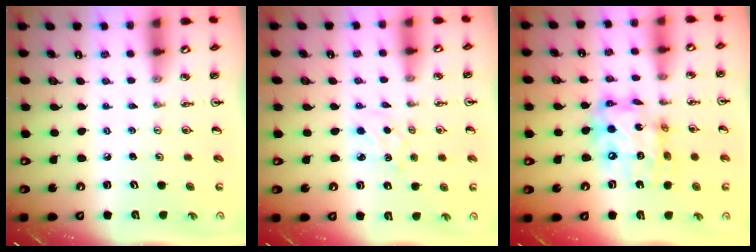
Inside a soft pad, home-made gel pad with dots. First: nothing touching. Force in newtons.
{"total": 3.6, "press": 3.5, "slide": 0.5}
{"total": 13.5, "press": 13.5, "slide": 1.2}